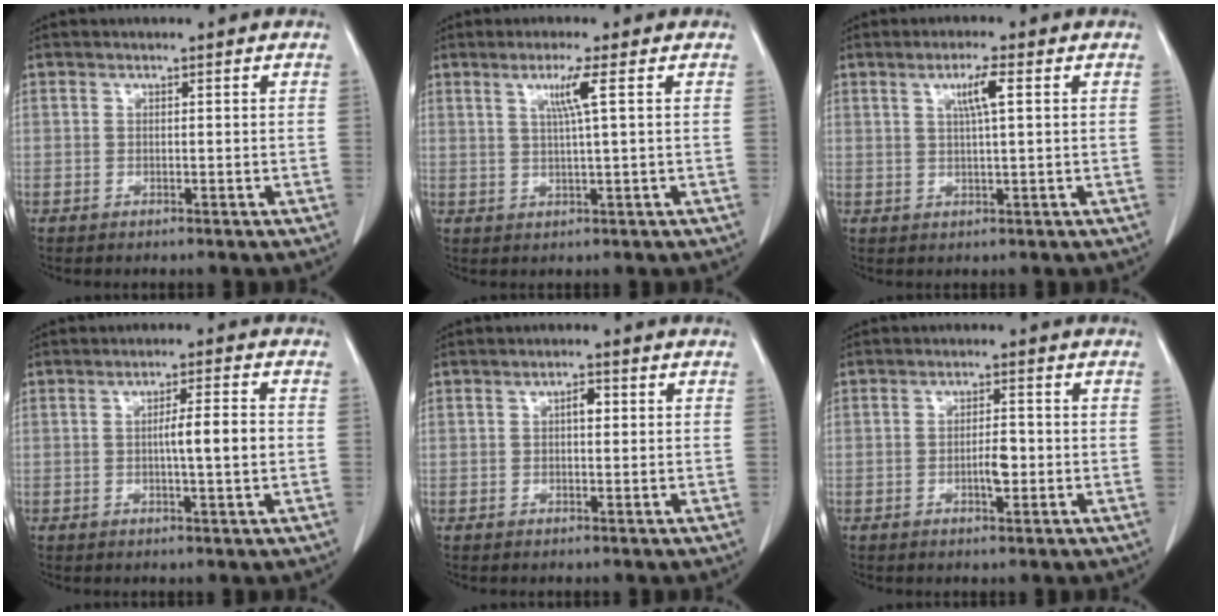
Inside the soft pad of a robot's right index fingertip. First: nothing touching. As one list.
[{"total": 3.9, "force": [1.4, -0.9, 3.5], "torque": [-0.069, -0.003, 0.027]}, {"total": 3.9, "force": [1.3, -0.1, 3.7], "torque": [-0.065, 0.001, 0.023]}, {"total": 5.2, "force": [-0.3, 0.0, 5.2], "torque": [-0.083, 0.002, -0.005]}, {"total": 1.8, "force": [0.3, 0.8, 1.6], "torque": [-0.025, 0.004, 0.004]}, {"total": 3.2, "force": [-0.8, 0.9, 2.9], "torque": [-0.049, 0.002, -0.010]}]